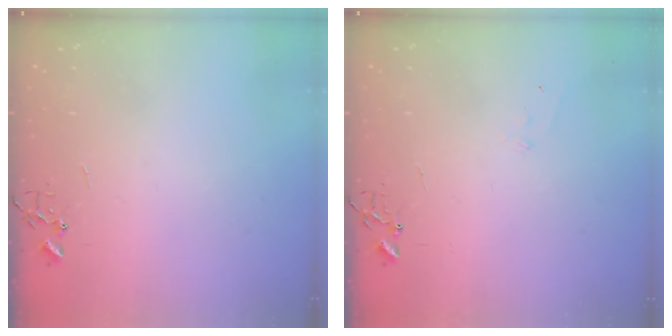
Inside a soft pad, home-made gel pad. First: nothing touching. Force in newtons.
{"total": 5.6, "press": 5.6, "slide": 0.7}